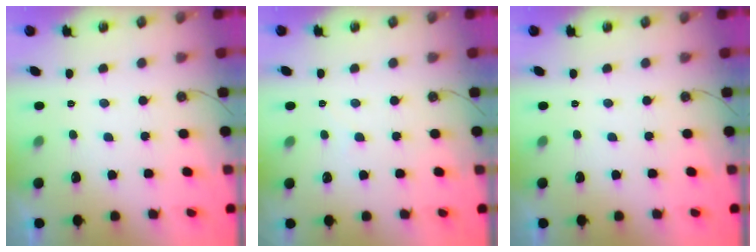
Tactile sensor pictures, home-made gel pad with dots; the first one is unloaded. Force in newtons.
{"total": 2.9, "press": 2.9, "slide": 0.4}
{"total": 0.0}